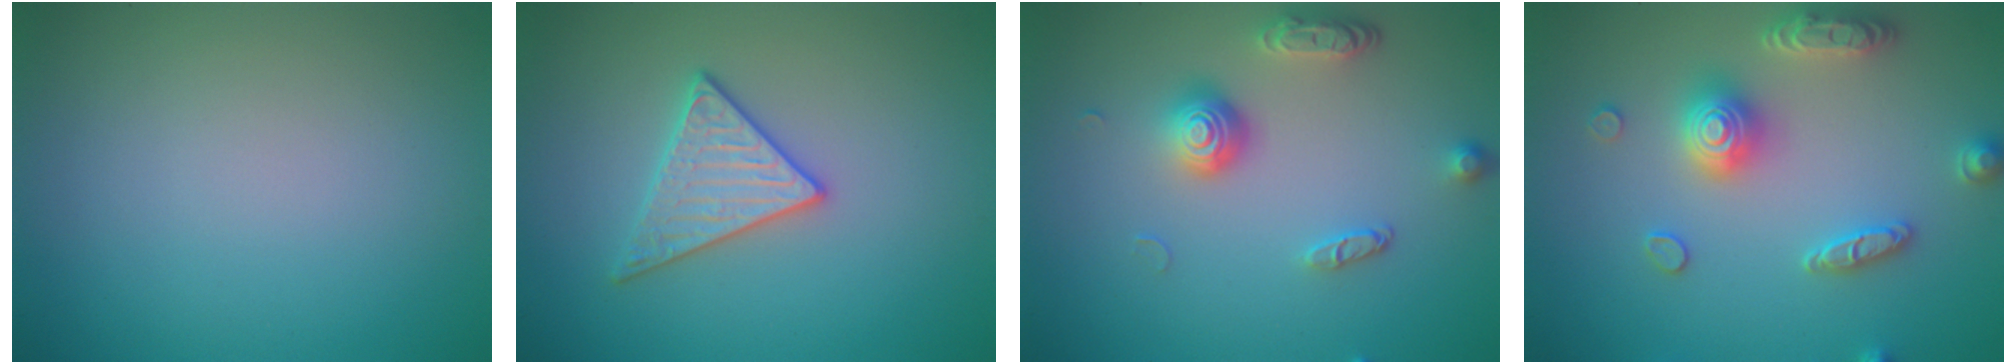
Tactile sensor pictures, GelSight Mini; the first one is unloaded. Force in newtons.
{"total": 3.0, "press": 3.0, "slide": 0.1}
{"total": 3.8, "press": 2.8, "slide": 2.5}
{"total": 4.1, "press": 4.0, "slide": 0.8}